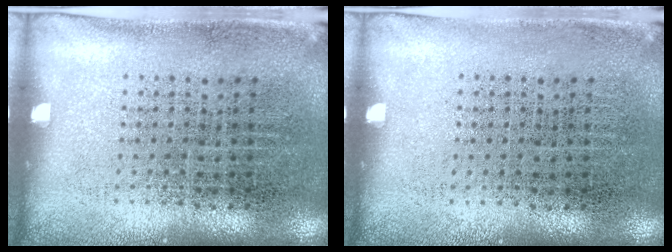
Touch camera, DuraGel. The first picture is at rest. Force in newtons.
{"total": 0.0}